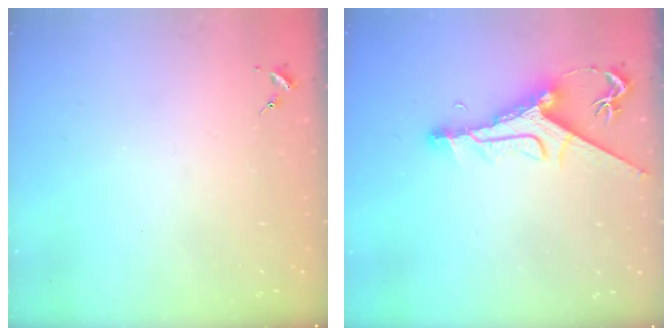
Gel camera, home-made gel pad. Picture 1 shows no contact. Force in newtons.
{"total": 10.6, "press": 10.5, "slide": 1.3}